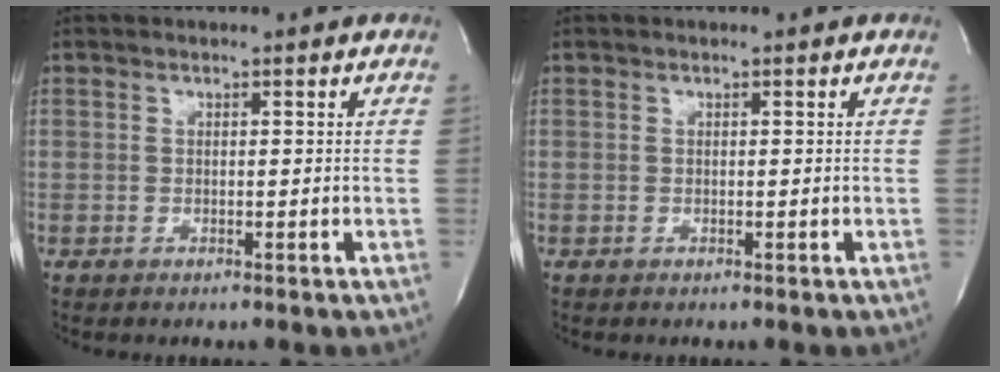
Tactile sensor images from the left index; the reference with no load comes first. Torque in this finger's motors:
{"motor_torque": [0.00, 0.00, 0.00, 0.00]}